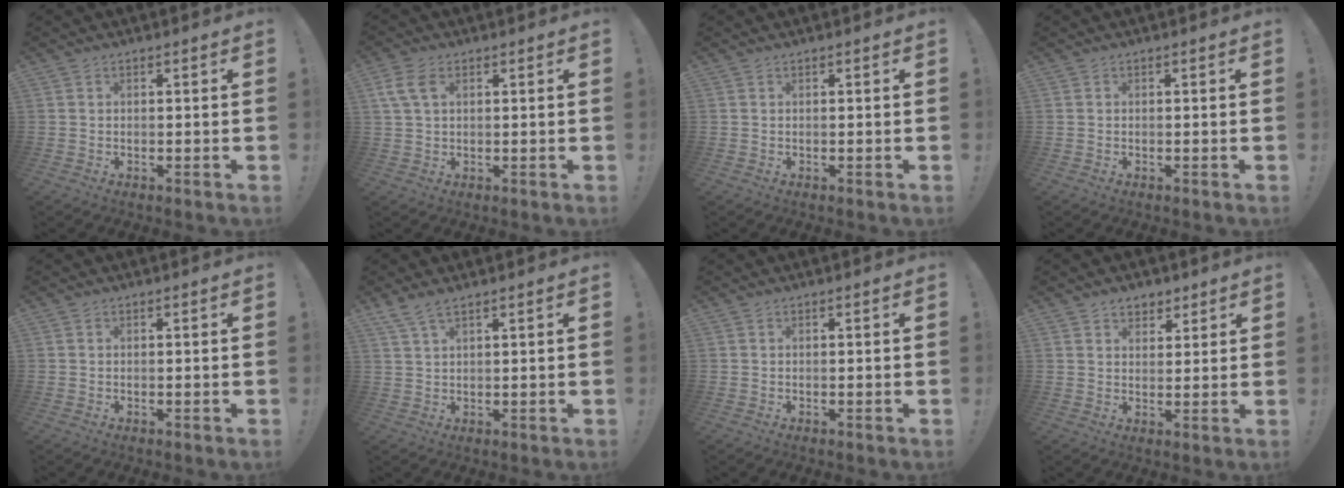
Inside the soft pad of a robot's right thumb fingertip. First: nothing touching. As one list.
[{"total": 6.3, "force": [2.1, 3.9, 4.5], "torque": [-0.095, 0.004, 0.039]}, {"total": 0.0}, {"total": 0.0}, {"total": 0.0}, {"total": 4.2, "force": [3.2, 0.8, 2.6], "torque": [-0.060, -0.012, 0.060]}, {"total": 0.0}, {"total": 4.7, "force": [3.3, 3.2, 0.8], "torque": [-0.002, -0.020, 0.059]}]